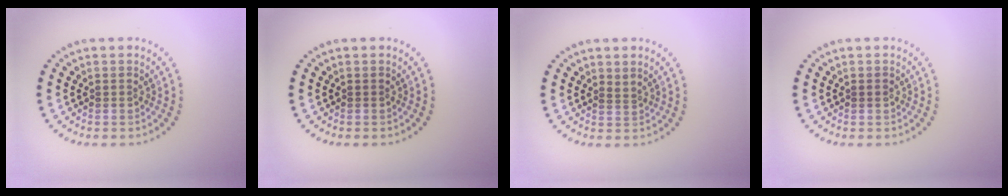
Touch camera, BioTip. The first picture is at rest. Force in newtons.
{"total": 0.0}
{"total": 0.5, "press": 0.2, "slide": 0.5}
{"total": 0.6, "press": 0.6, "slide": 0.2}